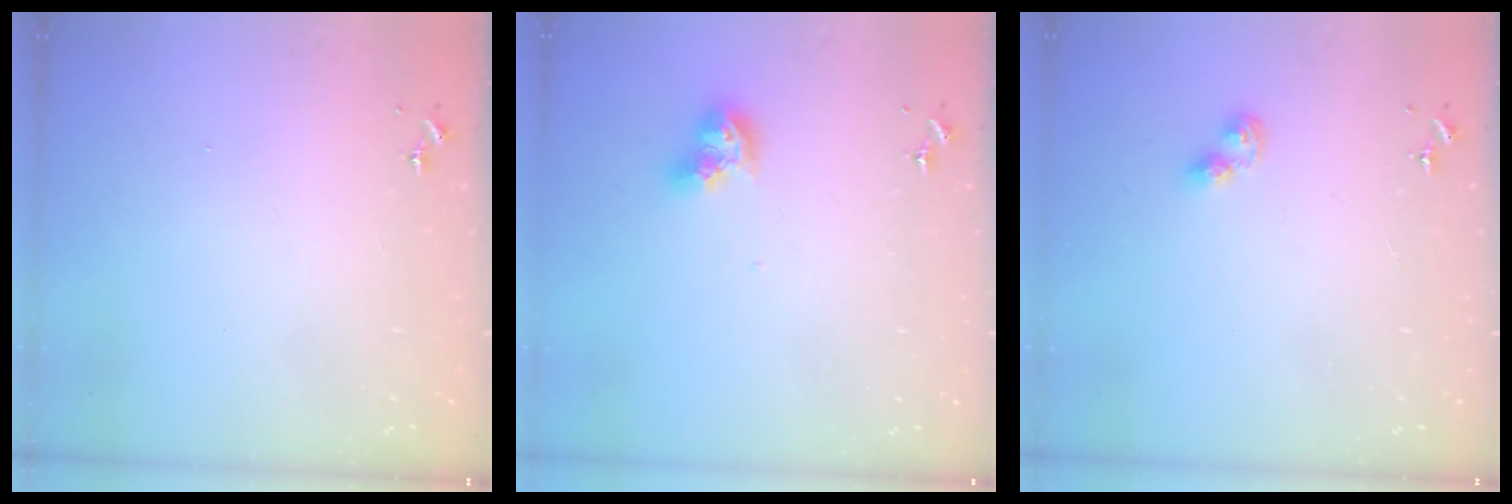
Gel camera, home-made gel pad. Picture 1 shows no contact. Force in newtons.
{"total": 9.2, "press": 9.2, "slide": 1.1}
{"total": 5.6, "press": 5.5, "slide": 0.6}